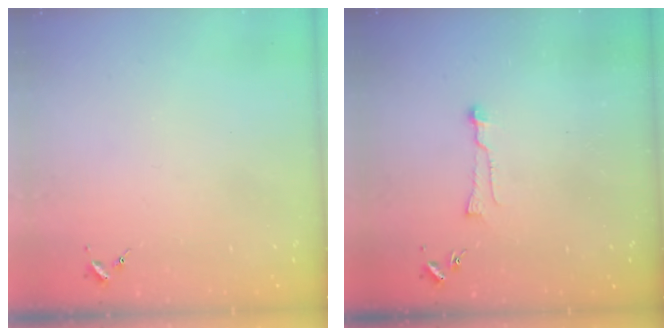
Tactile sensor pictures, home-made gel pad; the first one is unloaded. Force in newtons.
{"total": 4.6, "press": 4.6, "slide": 0.4}